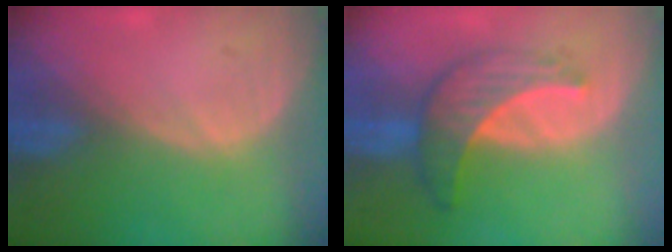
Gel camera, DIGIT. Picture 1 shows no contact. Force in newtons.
{"total": 6.9, "press": 6.6, "slide": 2.0}